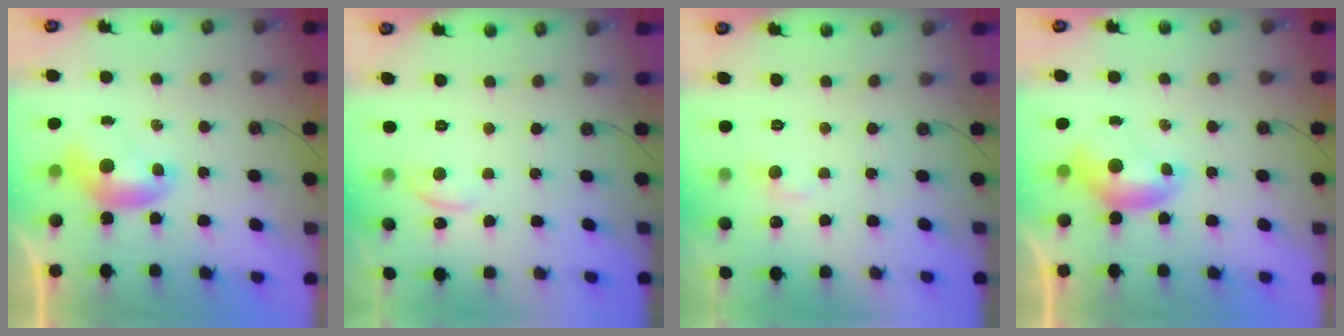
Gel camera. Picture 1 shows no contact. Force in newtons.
{"total": 0.5, "press": 0.0, "slide": 0.5}
{"total": 1.2, "press": 1.0, "slide": 0.7}
{"total": 0.0}